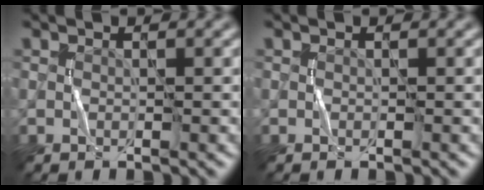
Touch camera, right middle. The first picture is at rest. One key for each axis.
{"total": 0.0}